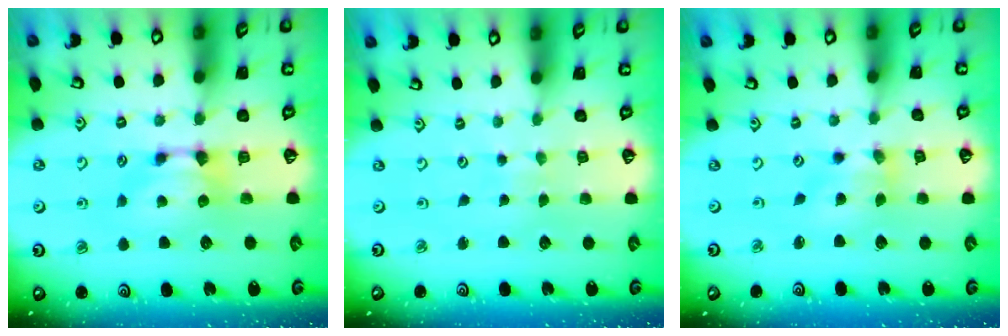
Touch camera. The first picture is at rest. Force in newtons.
{"total": 4.8, "press": 4.8, "slide": 0.1}
{"total": 1.0, "press": 0.2, "slide": 0.9}